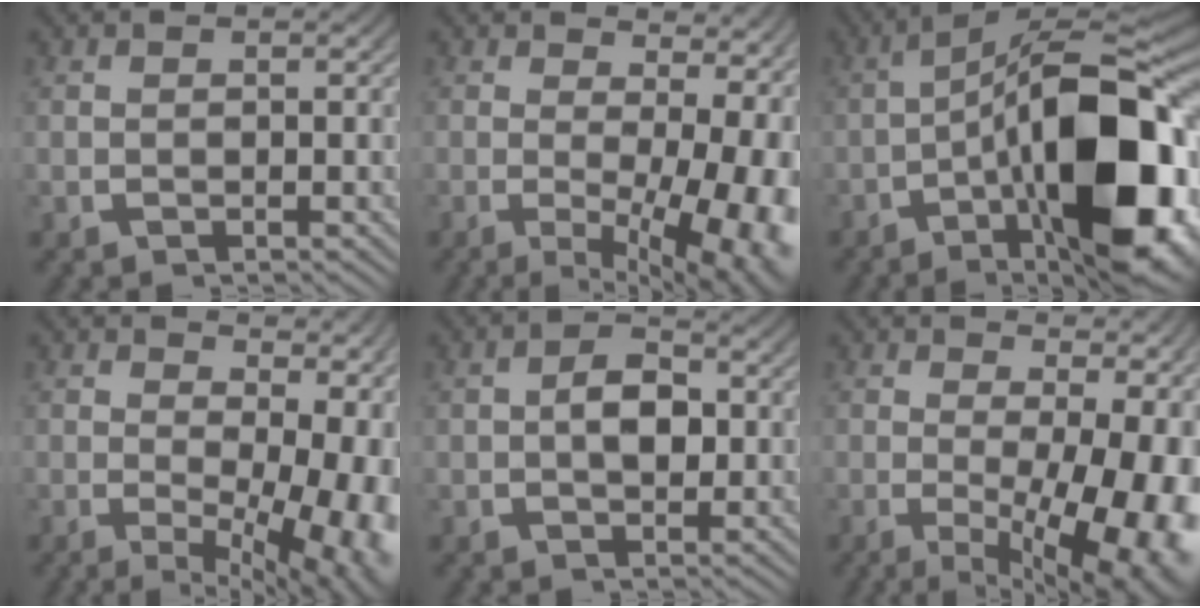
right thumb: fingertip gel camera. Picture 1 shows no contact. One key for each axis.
{"total": 10.3, "fx": -1.5, "fy": 5.1, "fz": 8.8, "tx": -0.125, "ty": -0.040, "tz": -0.006}
{"total": 19.0, "fx": -4.5, "fy": 8.7, "fz": 16.2, "tx": -0.251, "ty": -0.036, "tz": -0.058}
{"total": 10.4, "fx": -1.3, "fy": 5.5, "fz": 8.8, "tx": -0.131, "ty": -0.036, "tz": -0.002}
{"total": 3.3, "fx": -0.6, "fy": 2.0, "fz": 2.6, "tx": -0.048, "ty": -0.006, "tz": -0.006}
{"total": 12.6, "fx": -2.4, "fy": 6.4, "fz": 10.5, "tx": -0.148, "ty": -0.046, "tz": -0.014}